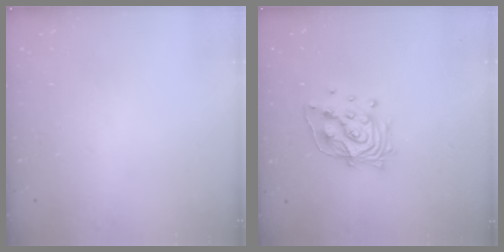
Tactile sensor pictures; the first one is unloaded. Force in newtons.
{"total": 13.7, "press": 13.4, "slide": 3.0}